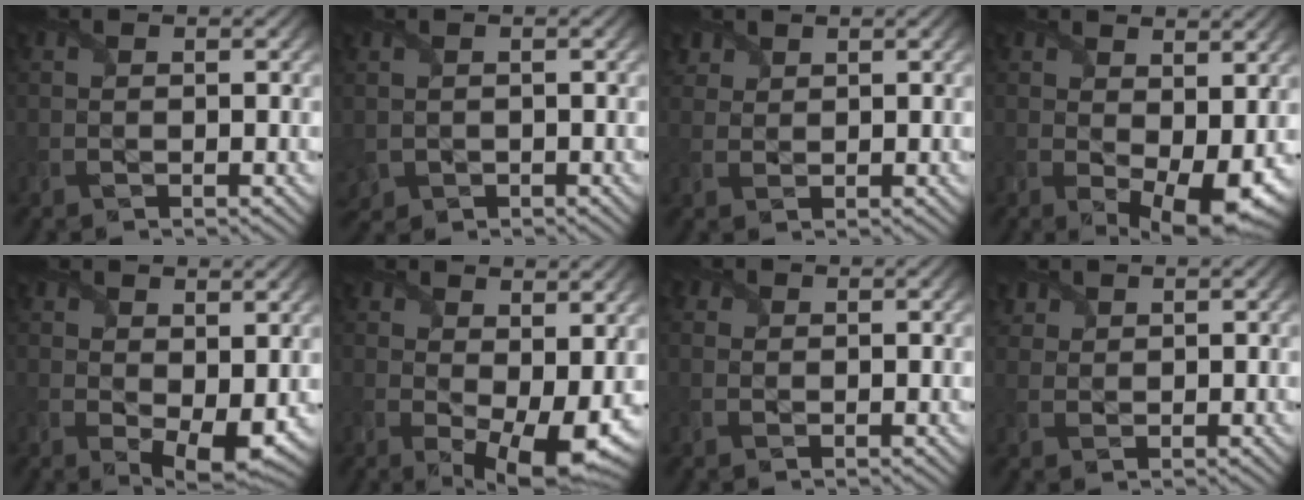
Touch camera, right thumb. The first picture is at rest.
{"total": 2.2, "force": [-0.4, 1.8, 1.2], "torque": [-0.043, -0.014, -0.010]}
{"total": 2.4, "force": [1.7, 1.5, 0.6], "torque": [-0.021, 0.002, 0.038]}
{"total": 7.1, "force": [0.3, 3.8, 6.0], "torque": [-0.105, -0.028, 0.022]}
{"total": 5.5, "force": [0.6, 3.0, 4.5], "torque": [-0.084, -0.023, 0.021]}
{"total": 8.3, "force": [0.6, 4.3, 7.1], "torque": [-0.117, -0.028, 0.028]}
{"total": 1.2, "force": [0.7, 0.9, 0.3], "torque": [-0.008, -0.003, 0.008]}
{"total": 2.1, "force": [1.6, 1.3, 0.5], "torque": [-0.017, 0.001, 0.035]}